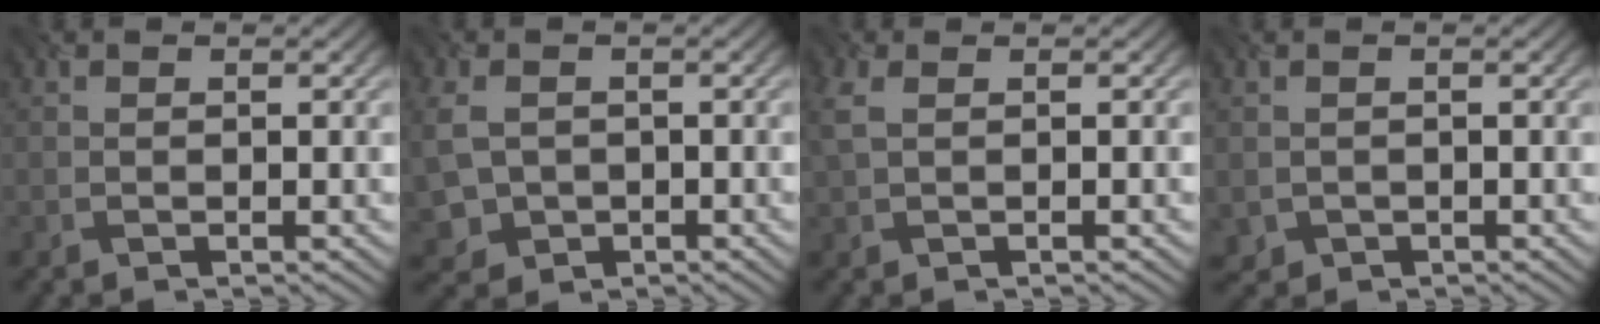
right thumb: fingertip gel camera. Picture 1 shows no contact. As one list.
[{"total": 5.1, "force": [-0.5, 4.1, 2.9], "torque": [-0.084, -0.017, -0.004]}, {"total": 2.2, "force": [0.6, 0.8, 2.0], "torque": [-0.051, 0.007, 0.007]}, {"total": 1.4, "force": [-0.8, 1.2, 0.1], "torque": [-0.007, -0.007, -0.015]}]